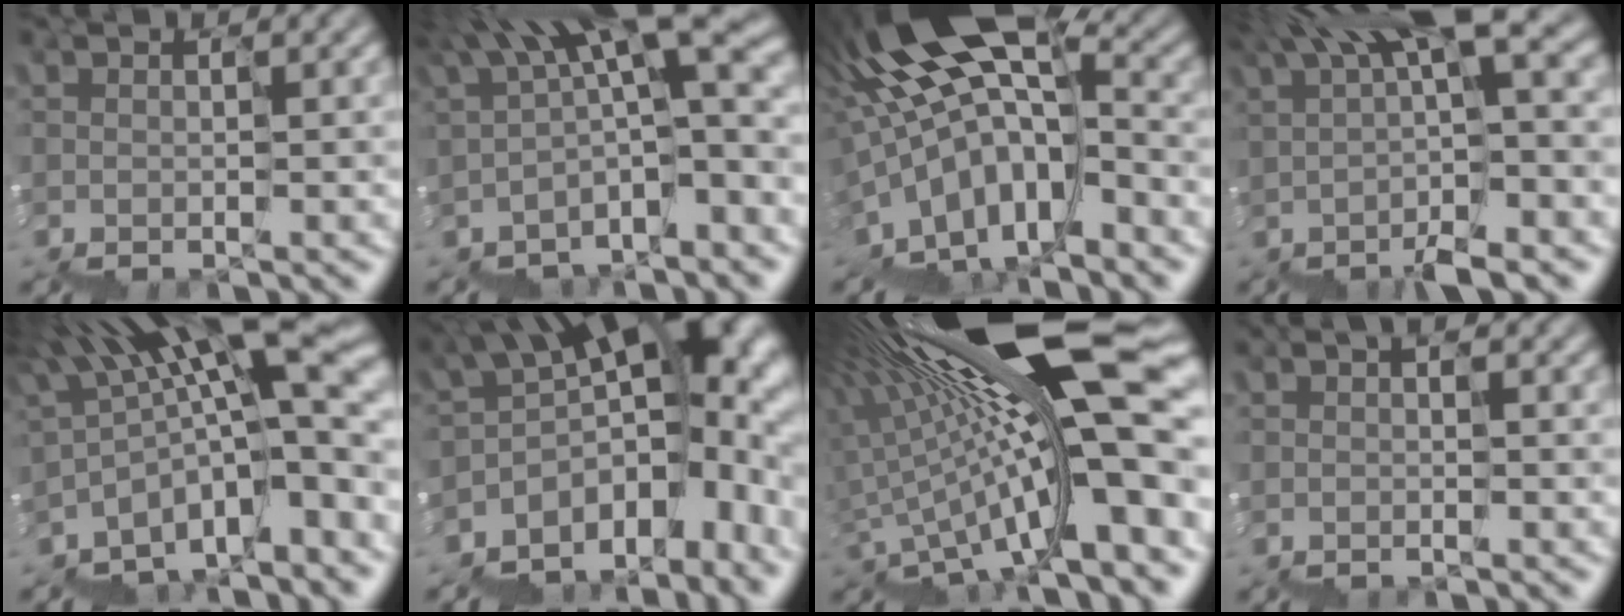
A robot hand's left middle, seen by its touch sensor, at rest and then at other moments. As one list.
[{"total": 9.1, "force": [1.6, 2.2, 8.7], "torque": [-0.141, 0.035, 0.035]}, {"total": 12.0, "force": [-2.9, 4.3, 10.9], "torque": [-0.191, 0.033, -0.048]}, {"total": 8.7, "force": [1.8, 2.0, 8.3], "torque": [-0.128, 0.031, 0.030]}, {"total": 12.7, "force": [-1.2, 3.9, 12.0], "torque": [-0.196, 0.023, -0.006]}, {"total": 13.1, "force": [-4.7, 7.7, 9.5], "torque": [-0.145, 0.001, -0.058]}, {"total": 16.5, "force": [2.0, 3.7, 15.9], "torque": [-0.233, 0.009, 0.029]}, {"total": 0.6, "force": [-0.3, -0.1, -0.5], "torque": [0.007, -0.001, -0.001]}]